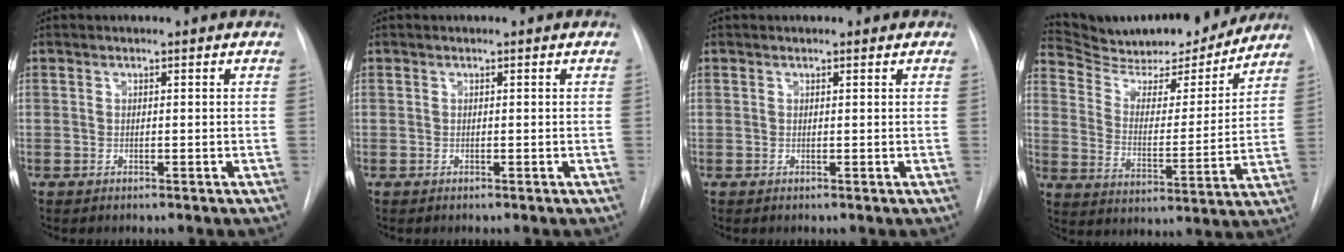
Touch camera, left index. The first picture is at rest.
{"total": 0.0}
{"total": 0.8, "force": [0.6, 0.4, 0.2], "torque": [-0.008, 0.001, 0.006]}
{"total": 18.3, "force": [17.3, 3.2, 5.0], "torque": [-0.080, -0.016, 0.262]}